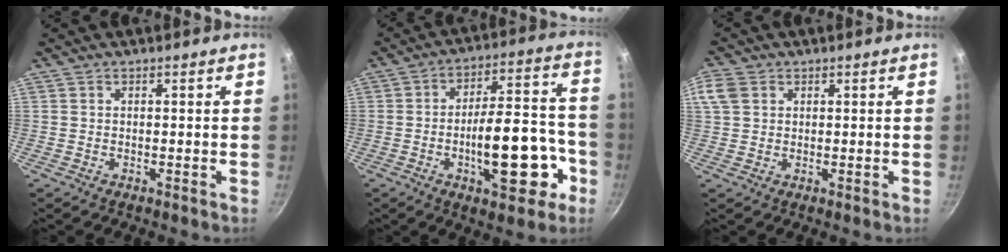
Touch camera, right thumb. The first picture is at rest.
{"total": 17.2, "force": [-5.9, 7.2, 14.4], "torque": [-0.171, 0.053, -0.081]}
{"total": 5.0, "force": [1.7, 3.8, 2.8], "torque": [-0.054, 0.005, 0.031]}